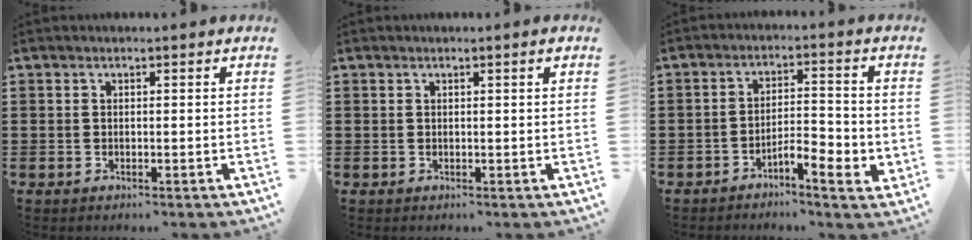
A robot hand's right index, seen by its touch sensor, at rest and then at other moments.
{"total": 0.7, "force": [0.2, -0.1, 0.6], "torque": [-0.010, 0.000, 0.003]}
{"total": 5.2, "force": [-3.1, 1.4, 4.0], "torque": [-0.066, 0.008, -0.056]}